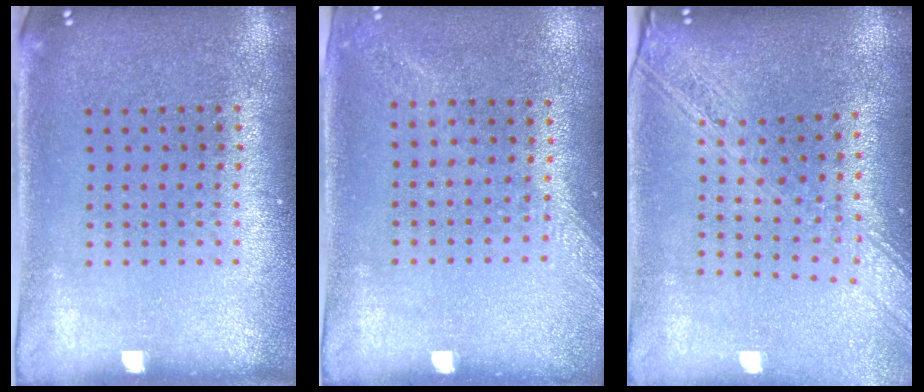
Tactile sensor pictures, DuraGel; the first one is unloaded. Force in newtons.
{"total": 1.3, "press": 1.2, "slide": 0.5}
{"total": 2.2, "press": 1.8, "slide": 1.3}